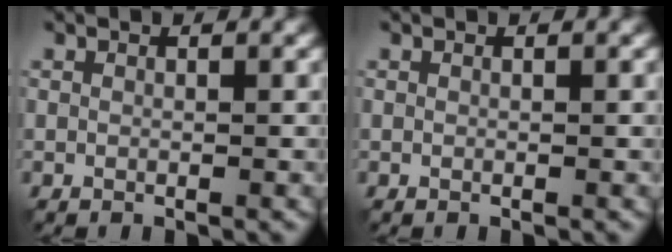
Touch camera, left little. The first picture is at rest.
{"total": 0.0}